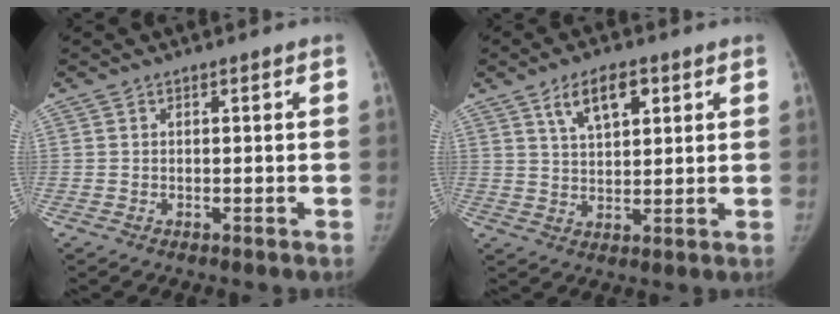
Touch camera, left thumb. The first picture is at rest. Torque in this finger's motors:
{"motor_torque": [-0.02, 0.11, 0.80, -0.46, 0.06]}